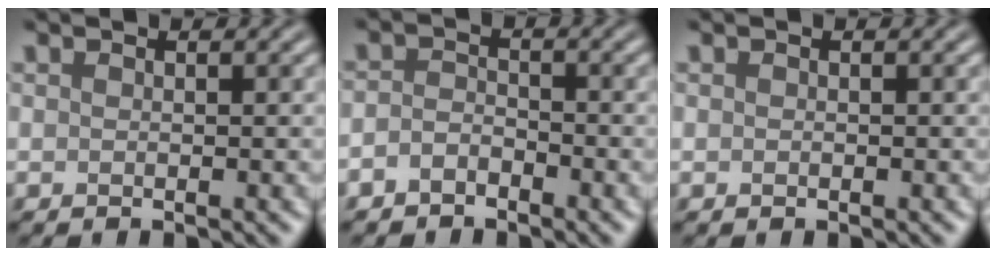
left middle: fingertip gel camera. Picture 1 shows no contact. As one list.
[{"total": 1.8, "force": [-1.3, 1.0, 0.7], "torque": [-0.013, 0.003, -0.030]}, {"total": 0.0}]